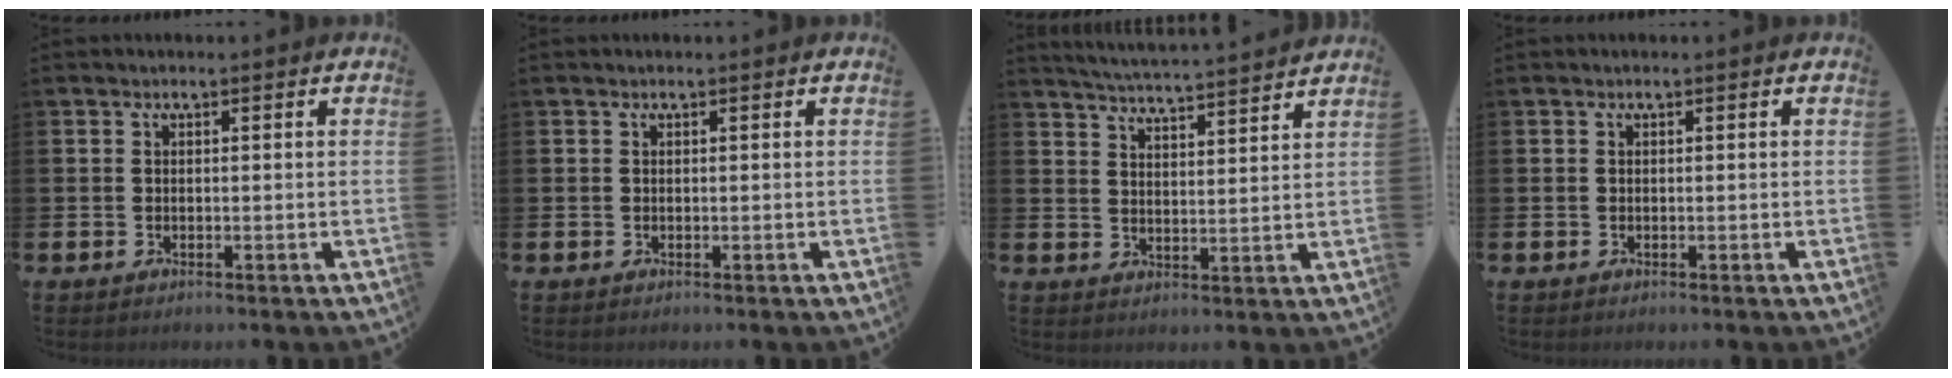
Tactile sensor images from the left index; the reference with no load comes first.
{"total": 0.0}
{"total": 4.9, "force": [4.8, -0.5, 0.5], "torque": [-0.029, -0.037, 0.084]}
{"total": 0.0}